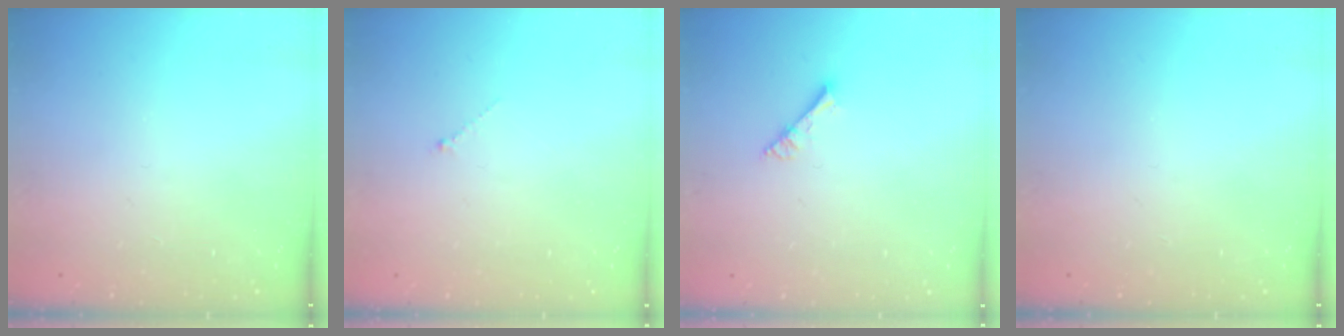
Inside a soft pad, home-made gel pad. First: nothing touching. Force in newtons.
{"total": 0.0}
{"total": 2.9, "press": 2.9, "slide": 0.3}
{"total": 0.0}